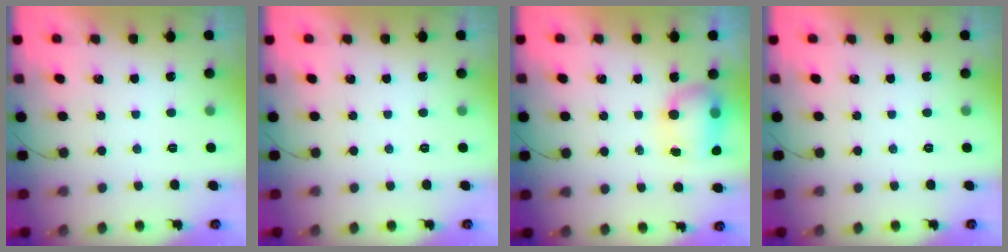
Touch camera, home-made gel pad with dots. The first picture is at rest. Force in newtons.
{"total": 0.0}
{"total": 7.5, "press": 7.5, "slide": 0.8}
{"total": 0.0}